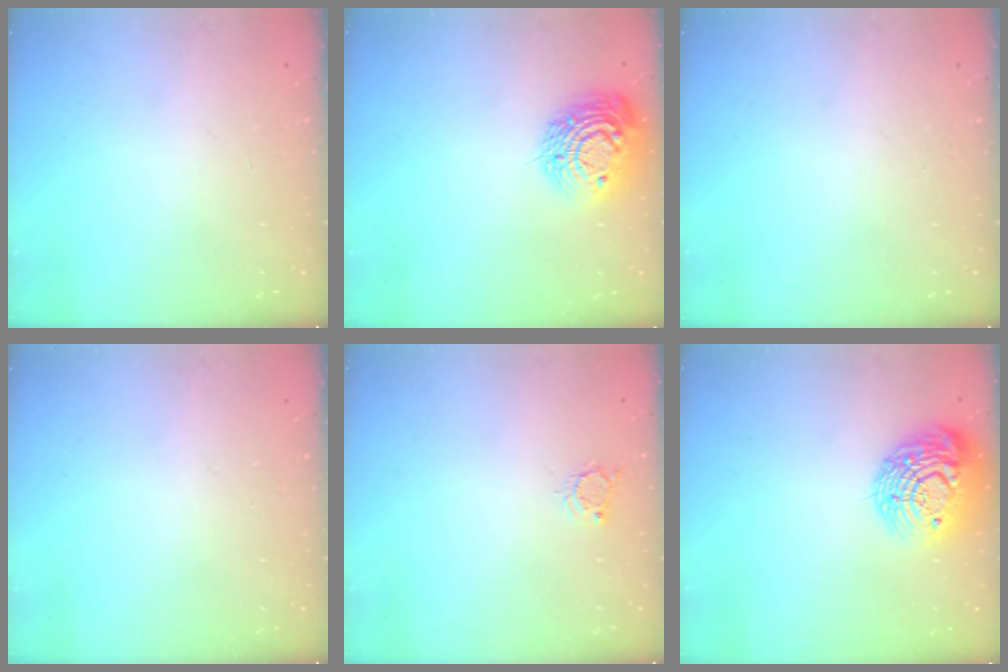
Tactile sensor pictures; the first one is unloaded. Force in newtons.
{"total": 15.1, "press": 15.1, "slide": 0.7}
{"total": 0.0}
{"total": 0.0}
{"total": 3.9, "press": 3.9, "slide": 0.2}
{"total": 17.9, "press": 17.9, "slide": 1.1}